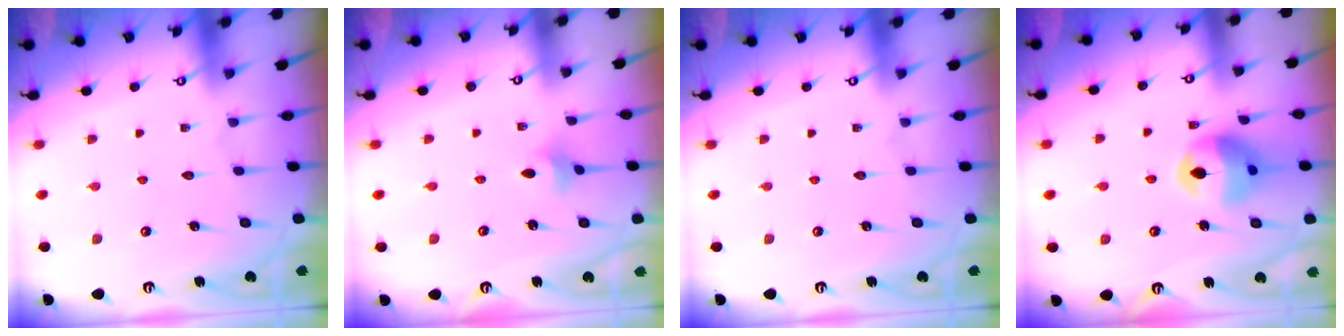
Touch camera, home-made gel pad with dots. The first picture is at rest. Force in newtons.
{"total": 2.5, "press": 2.4, "slide": 0.6}
{"total": 0.0}
{"total": 12.5, "press": 12.4, "slide": 1.6}